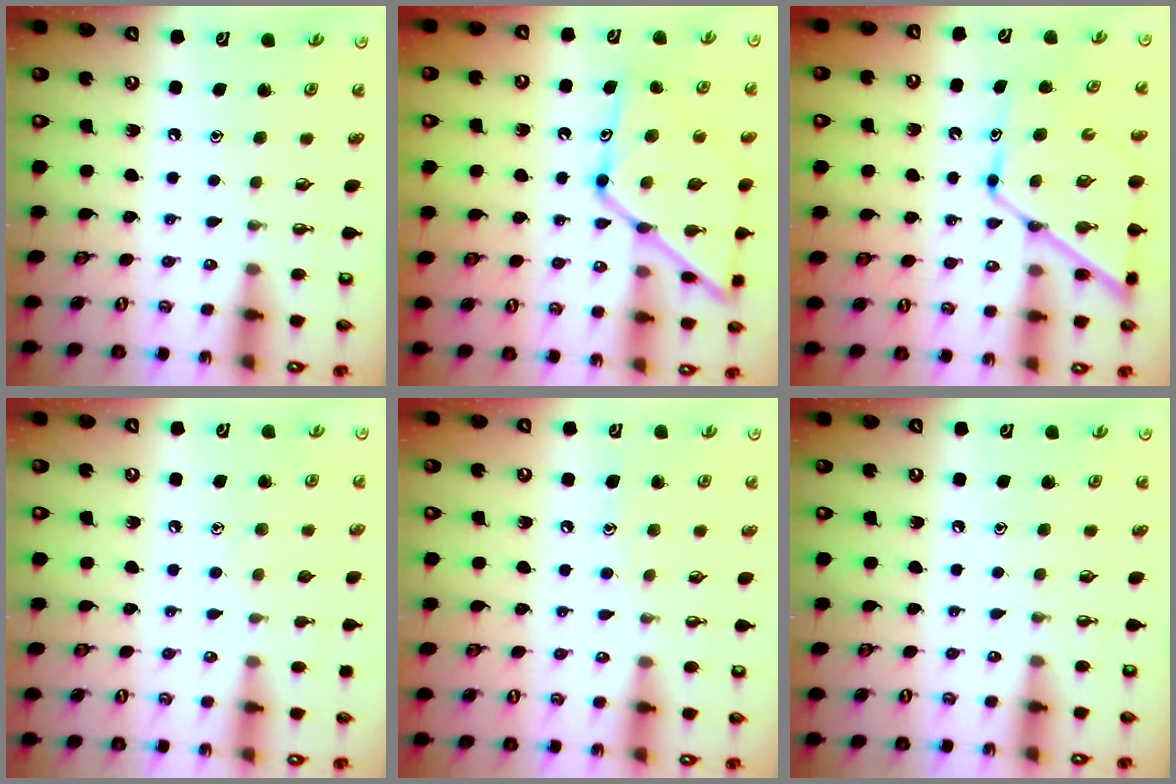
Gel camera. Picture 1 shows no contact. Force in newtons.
{"total": 17.0, "press": 16.9, "slide": 1.4}
{"total": 13.0, "press": 13.0, "slide": 1.1}
{"total": 4.3, "press": 4.3, "slide": 0.4}
{"total": 4.9, "press": 4.8, "slide": 0.6}
{"total": 0.0}